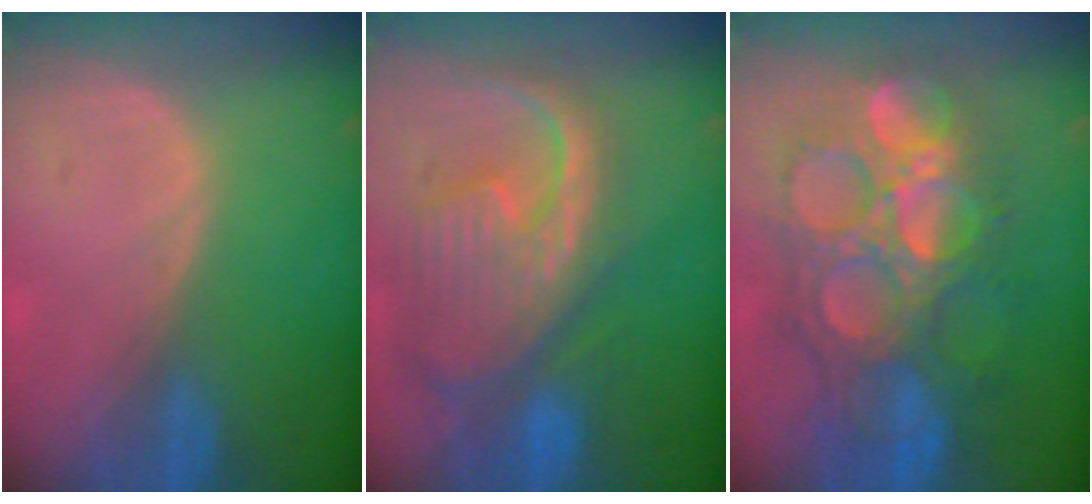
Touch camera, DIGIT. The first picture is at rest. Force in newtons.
{"total": 12.5, "press": 10.7, "slide": 6.5}
{"total": 13.6, "press": 13.5, "slide": 1.5}